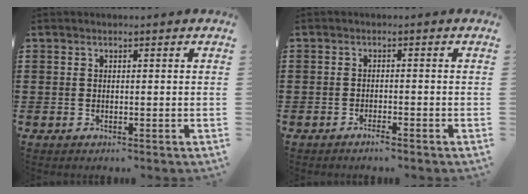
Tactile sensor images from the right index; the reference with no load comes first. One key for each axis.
{"total": 1.4, "fx": -1.2, "fy": 0.0, "fz": 0.7, "tx": -0.012, "ty": -0.001, "tz": -0.023}